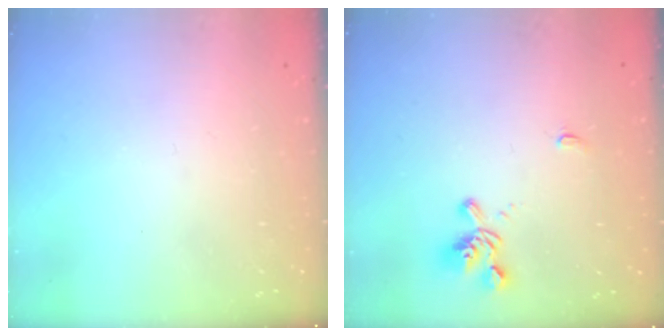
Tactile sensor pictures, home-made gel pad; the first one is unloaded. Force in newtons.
{"total": 1.2, "press": 0.7, "slide": 1.0}